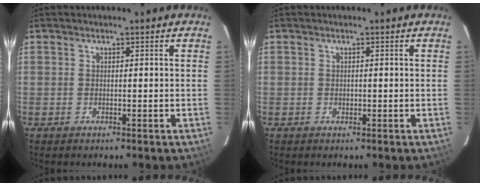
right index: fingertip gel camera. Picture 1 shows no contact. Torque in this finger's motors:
{"motor_torque": [-0.07, 0.01, 0.10, 0.01]}